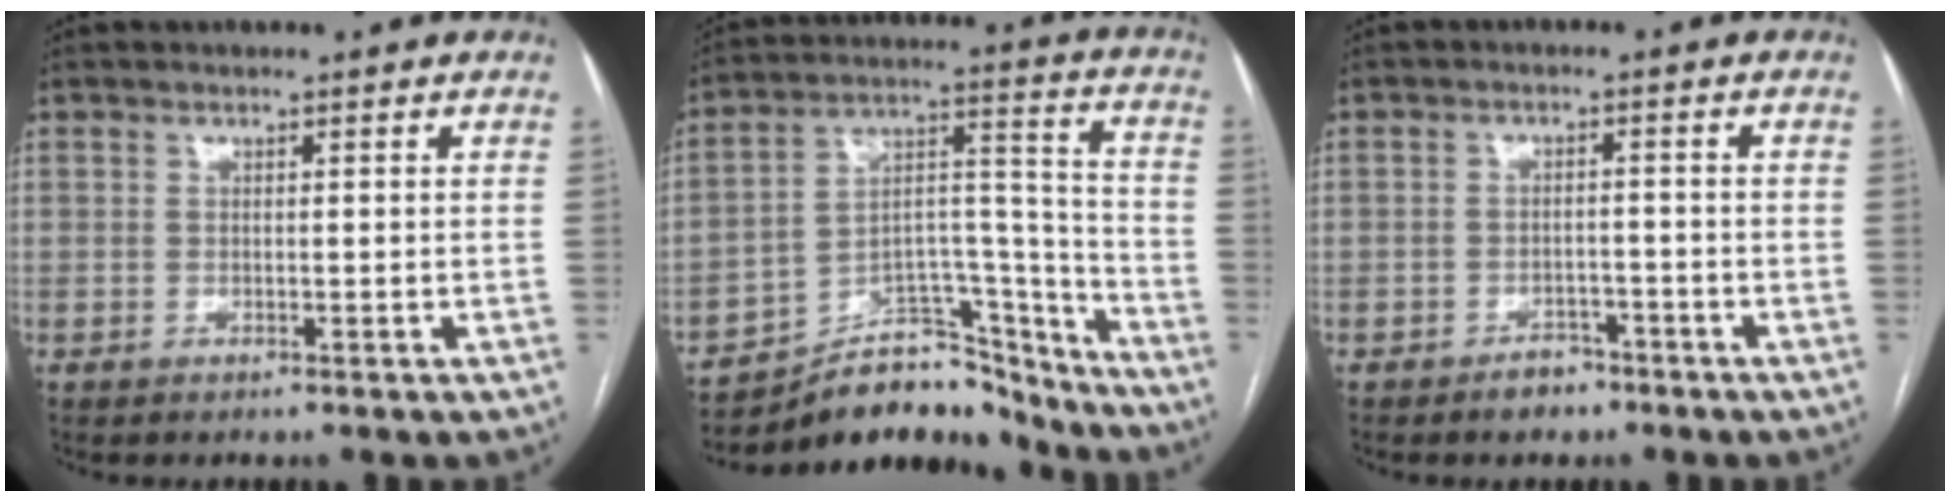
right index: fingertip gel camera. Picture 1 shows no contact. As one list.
[{"total": 17.2, "force": [-15.6, 5.7, 4.4], "torque": [-0.062, 0.060, -0.245]}, {"total": 3.0, "force": [-2.2, 1.8, 0.9], "torque": [-0.013, 0.007, -0.027]}]